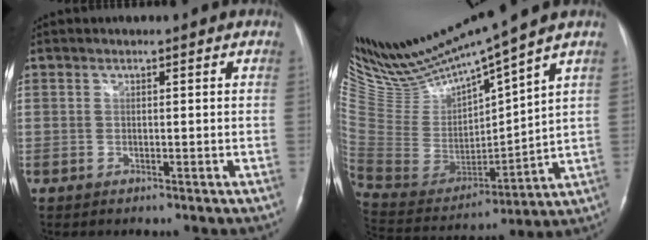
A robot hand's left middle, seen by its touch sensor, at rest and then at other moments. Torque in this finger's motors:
{"motor_torque": [-0.28, -0.29, -0.25, 0.01]}